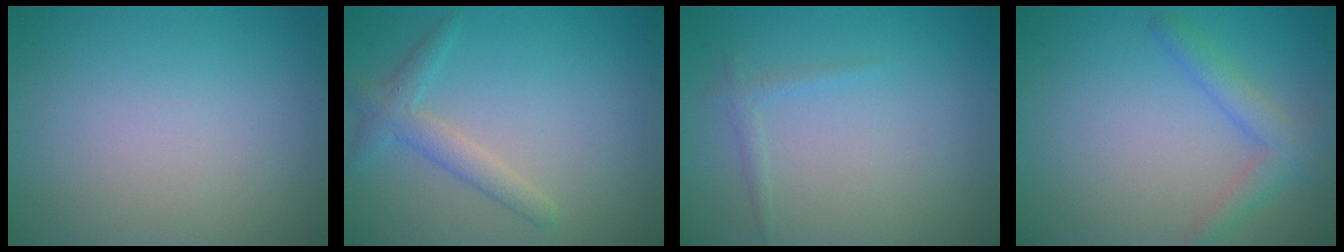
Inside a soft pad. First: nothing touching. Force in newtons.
{"total": 2.4, "press": 2.4, "slide": 0.2}
{"total": 0.9, "press": 0.9, "slide": 0.1}
{"total": 2.5, "press": 2.5, "slide": 0.3}